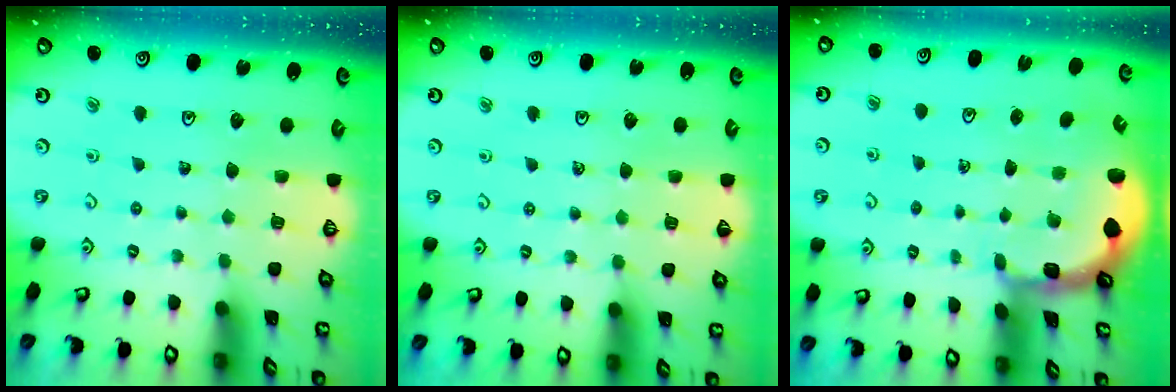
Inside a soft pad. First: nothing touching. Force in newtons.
{"total": 1.3, "press": 1.3, "slide": 0.2}
{"total": 1.6, "press": 1.4, "slide": 0.7}